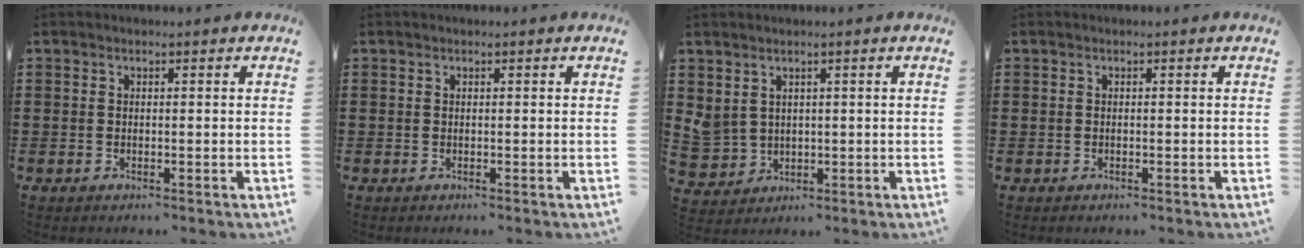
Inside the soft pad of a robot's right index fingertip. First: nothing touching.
{"total": 0.0}
{"total": 3.2, "force": [1.6, 2.7, 0.5], "torque": [-0.031, 0.008, 0.031]}
{"total": 0.0}